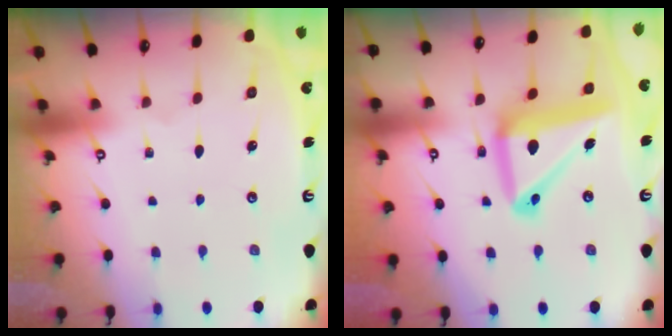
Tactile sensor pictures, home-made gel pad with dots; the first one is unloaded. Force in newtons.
{"total": 15.4, "press": 15.3, "slide": 1.9}